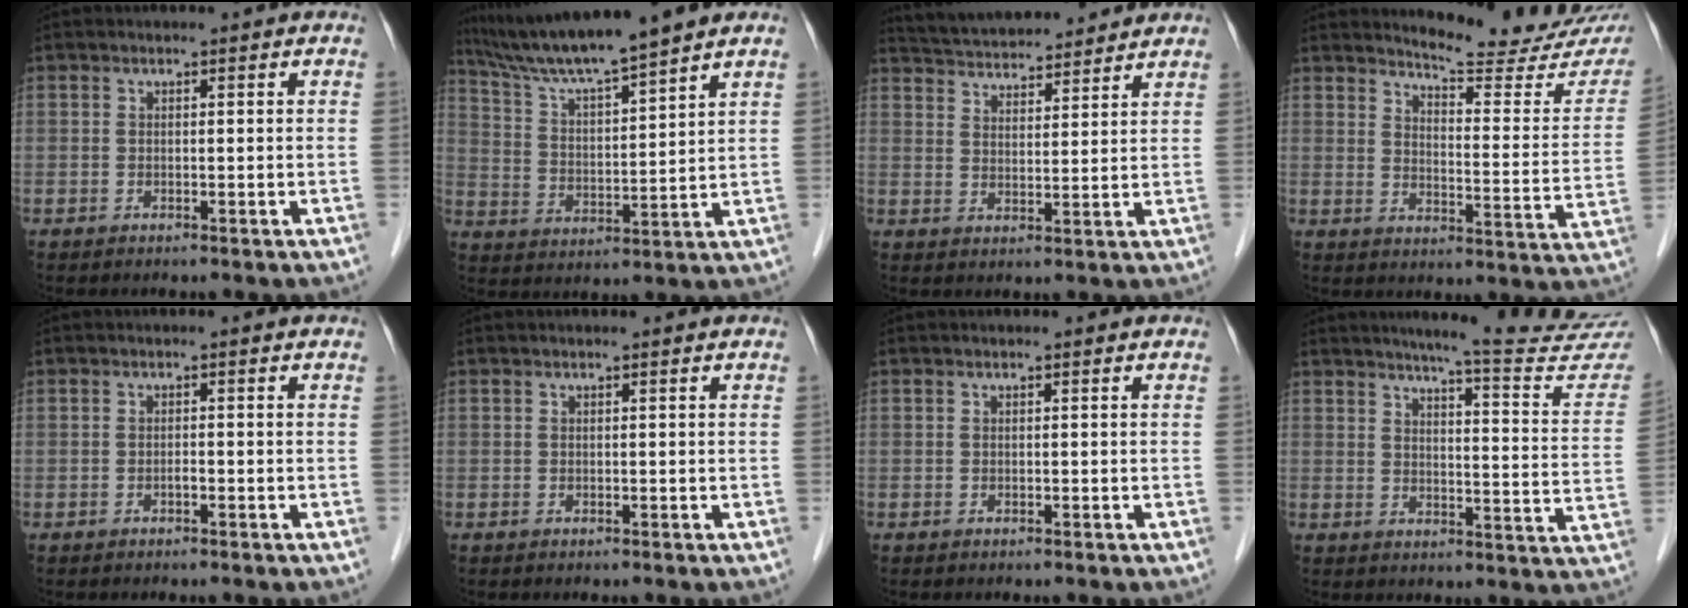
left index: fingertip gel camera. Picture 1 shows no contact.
{"total": 11.5, "force": [10.0, -1.1, 5.6], "torque": [-0.104, 0.010, 0.184]}
{"total": 13.2, "force": [12.4, 2.3, 3.9], "torque": [-0.066, 0.024, 0.193]}
{"total": 16.4, "force": [15.3, 1.8, 5.7], "torque": [-0.069, -0.085, 0.174]}
{"total": 0.6, "force": [-0.5, 0.1, 0.3], "torque": [-0.005, -0.002, -0.010]}
{"total": 0.0}
{"total": 0.0}
{"total": 18.6, "force": [17.4, -0.3, 6.4], "torque": [-0.080, -0.099, 0.195]}